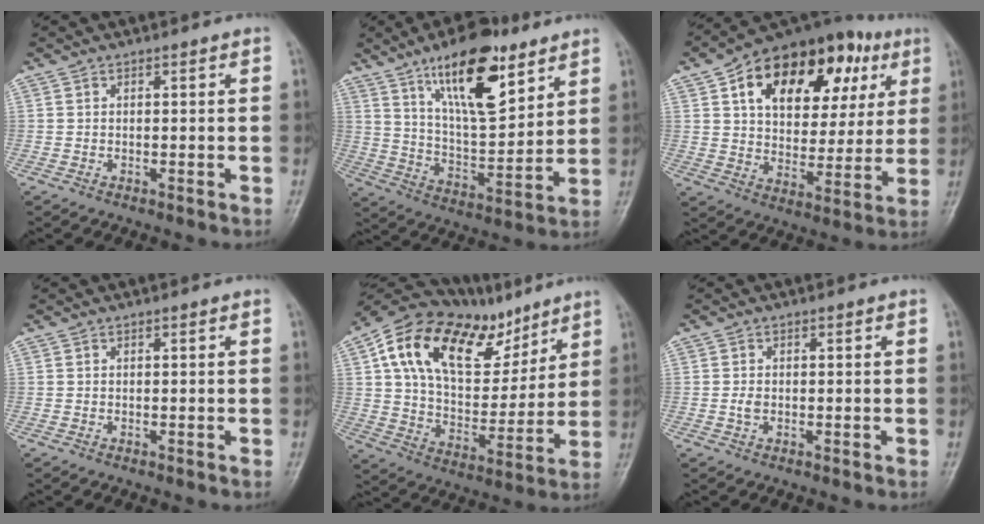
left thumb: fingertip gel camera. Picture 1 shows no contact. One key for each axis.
{"total": 18.1, "fx": 10.5, "fy": 6.9, "fz": 13.0, "tx": -0.178, "ty": -0.056, "tz": 0.183}
{"total": 24.6, "fx": 10.1, "fy": 14.4, "fz": 17.2, "tx": -0.217, "ty": 0.009, "tz": 0.155}
{"total": 0.0}
{"total": 26.4, "fx": 13.6, "fy": 14.4, "fz": 17.5, "tx": -0.265, "ty": -0.009, "tz": 0.232}
{"total": 1.4, "fx": -0.1, "fy": 1.0, "fz": 1.0, "tx": -0.019, "ty": 0.000, "tz": -0.003}